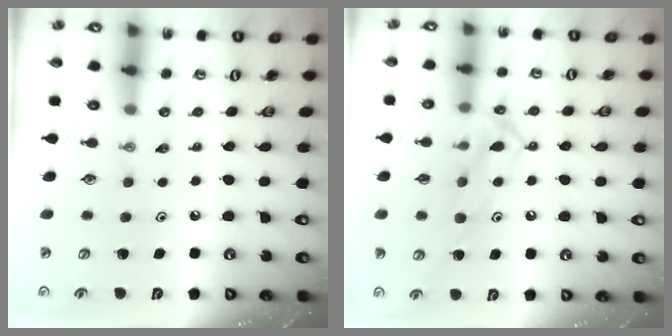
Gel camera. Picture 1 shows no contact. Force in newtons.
{"total": 13.1, "press": 13.1, "slide": 0.8}